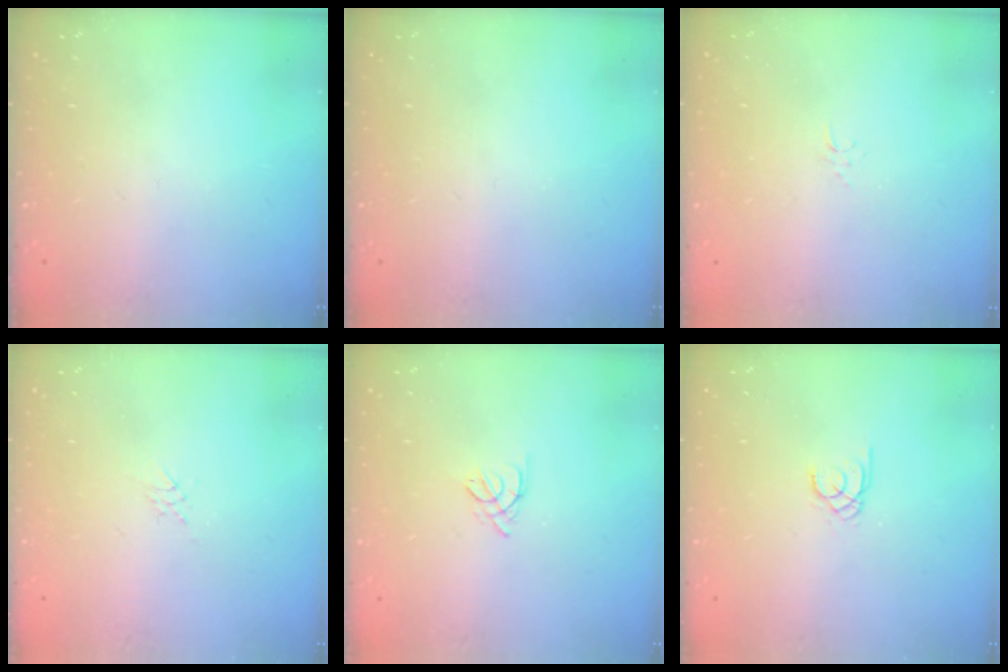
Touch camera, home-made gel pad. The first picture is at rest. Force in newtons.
{"total": 0.0}
{"total": 4.0, "press": 4.0, "slide": 0.7}
{"total": 2.2, "press": 2.2, "slide": 0.4}
{"total": 3.0, "press": 2.9, "slide": 0.7}
{"total": 1.3, "press": 1.3, "slide": 0.1}